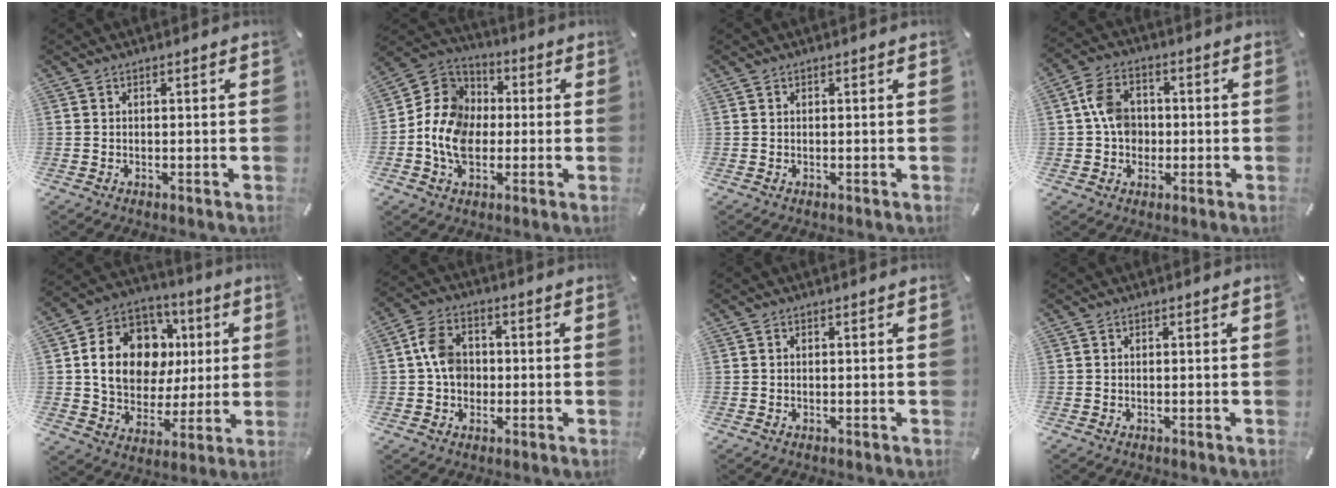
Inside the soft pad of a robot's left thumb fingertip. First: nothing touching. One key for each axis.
{"total": 11.9, "fx": -2.4, "fy": 10.0, "fz": 5.9, "tx": -0.148, "ty": 0.025, "tz": -0.048}
{"total": 0.0}
{"total": 8.0, "fx": 0.2, "fy": 6.7, "fz": 4.5, "tx": -0.080, "ty": 0.013, "tz": 0.007}
{"total": 17.5, "fx": 3.1, "fy": 14.1, "fz": 9.8, "tx": -0.166, "ty": -0.001, "tz": 0.067}
{"total": 7.5, "fx": -0.1, "fy": 6.2, "fz": 4.3, "tx": -0.074, "ty": 0.012, "tz": 0.001}
{"total": 0.0}
{"total": 0.0}